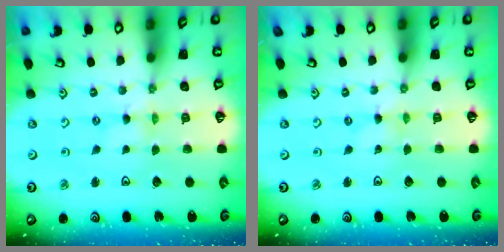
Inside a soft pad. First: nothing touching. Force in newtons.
{"total": 0.0}